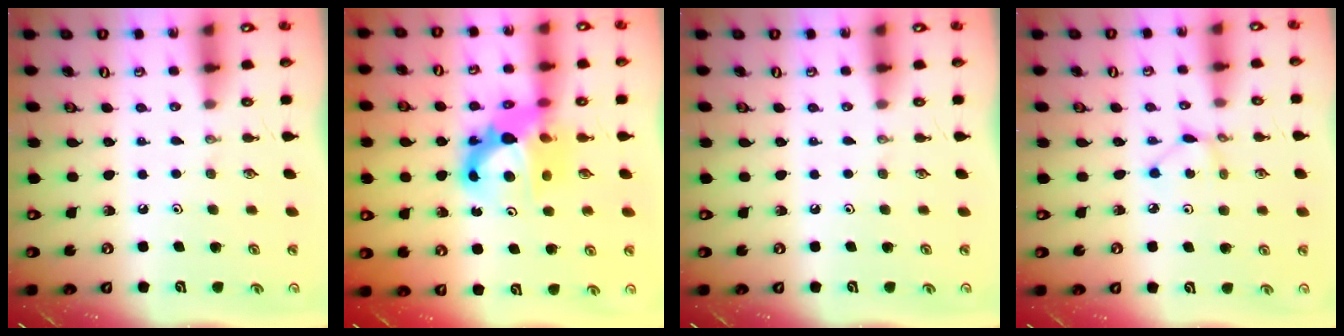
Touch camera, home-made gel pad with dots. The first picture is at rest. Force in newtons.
{"total": 11.9, "press": 11.8, "slide": 1.0}
{"total": 0.0}
{"total": 3.1, "press": 3.1, "slide": 0.4}